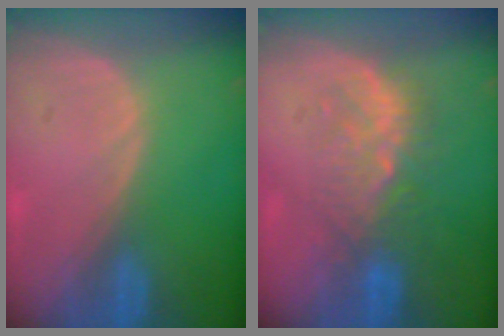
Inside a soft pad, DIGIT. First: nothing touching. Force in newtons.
{"total": 6.3, "press": 6.1, "slide": 1.8}